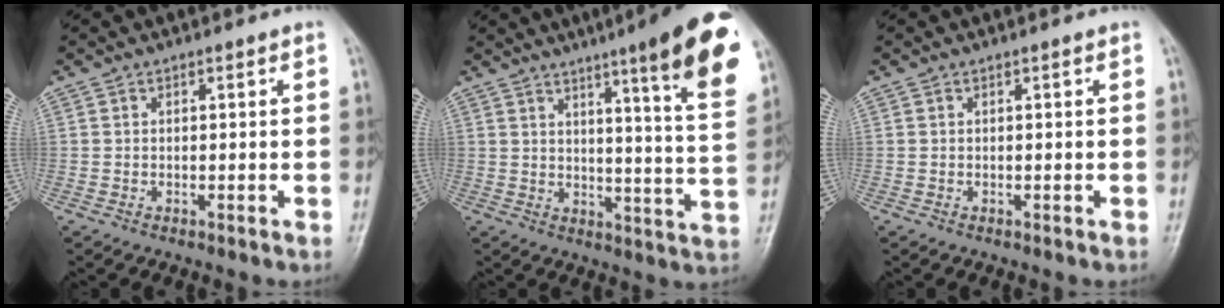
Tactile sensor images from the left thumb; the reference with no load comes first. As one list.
[{"total": 17.6, "force": [9.9, 1.8, 14.4], "torque": [-0.166, -0.054, 0.124]}, {"total": 0.0}]